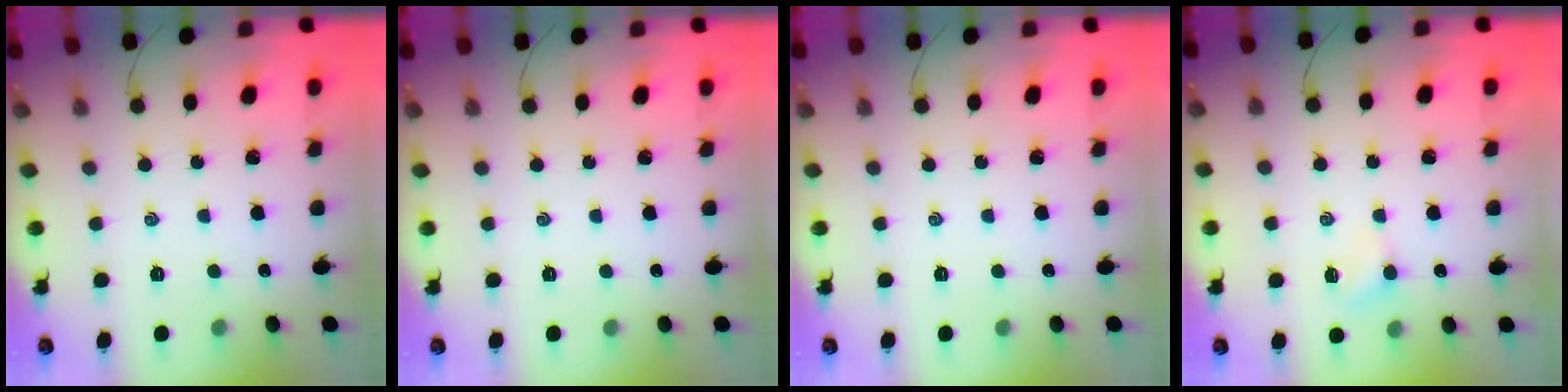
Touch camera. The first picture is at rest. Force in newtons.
{"total": 0.0}
{"total": 0.0}
{"total": 3.6, "press": 3.4, "slide": 1.1}